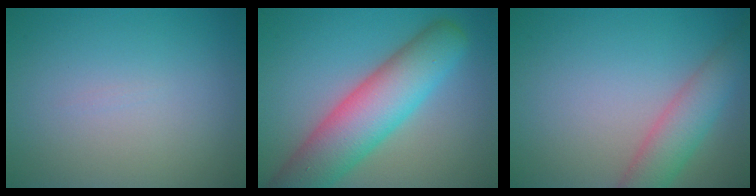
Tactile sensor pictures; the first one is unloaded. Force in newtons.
{"total": 8.9, "press": 8.9, "slide": 0.6}
{"total": 4.3, "press": 4.3, "slide": 0.3}